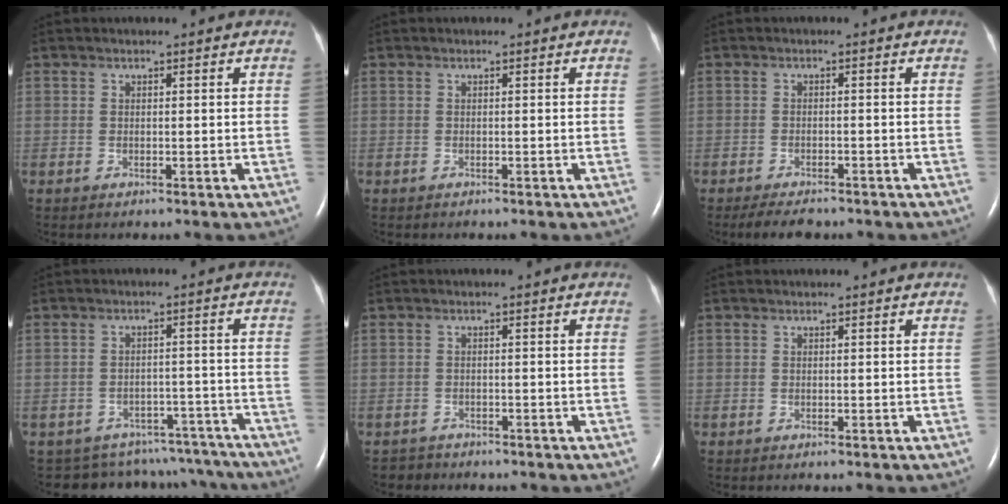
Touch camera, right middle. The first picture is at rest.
{"total": 0.0}
{"total": 4.5, "force": [-3.8, 1.4, 2.0], "torque": [-0.032, -0.008, -0.056]}
{"total": 14.5, "force": [-13.4, 5.5, 1.2], "torque": [-0.020, 0.032, -0.150]}
{"total": 2.1, "force": [-1.8, 0.9, -0.6], "torque": [0.002, 0.000, -0.031]}
{"total": 0.0}